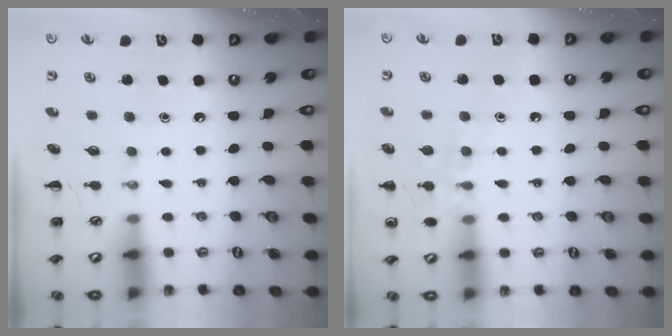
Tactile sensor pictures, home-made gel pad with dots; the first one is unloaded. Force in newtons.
{"total": 8.5, "press": 8.4, "slide": 1.4}